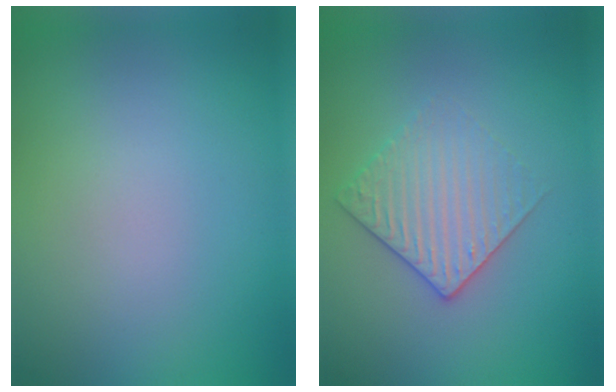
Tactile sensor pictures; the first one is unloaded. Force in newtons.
{"total": 3.1, "press": 2.8, "slide": 1.4}